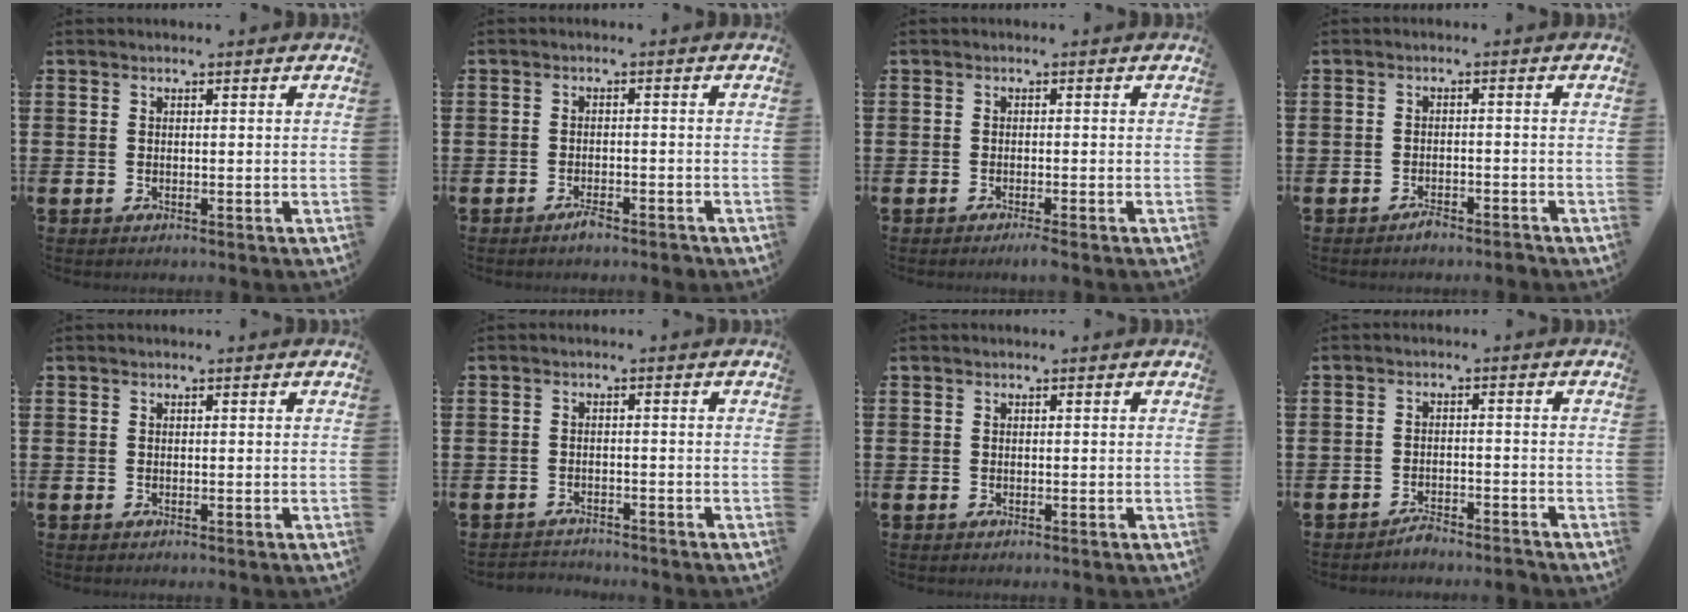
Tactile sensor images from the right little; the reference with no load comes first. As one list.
[{"total": 1.7, "force": [-1.6, 0.2, 0.6], "torque": [-0.015, 0.001, -0.031]}, {"total": 1.2, "force": [-0.8, 0.0, 0.8], "torque": [-0.012, -0.001, -0.016]}, {"total": 1.5, "force": [-1.4, 0.2, 0.4], "torque": [-0.011, 0.002, -0.029]}, {"total": 0.0}, {"total": 1.5, "force": [-1.5, 0.1, -0.2], "torque": [-0.001, 0.003, -0.033]}, {"total": 0.0}, {"total": 2.0, "force": [-2.0, 0.1, 0.3], "torque": [-0.011, 0.004, -0.042]}]